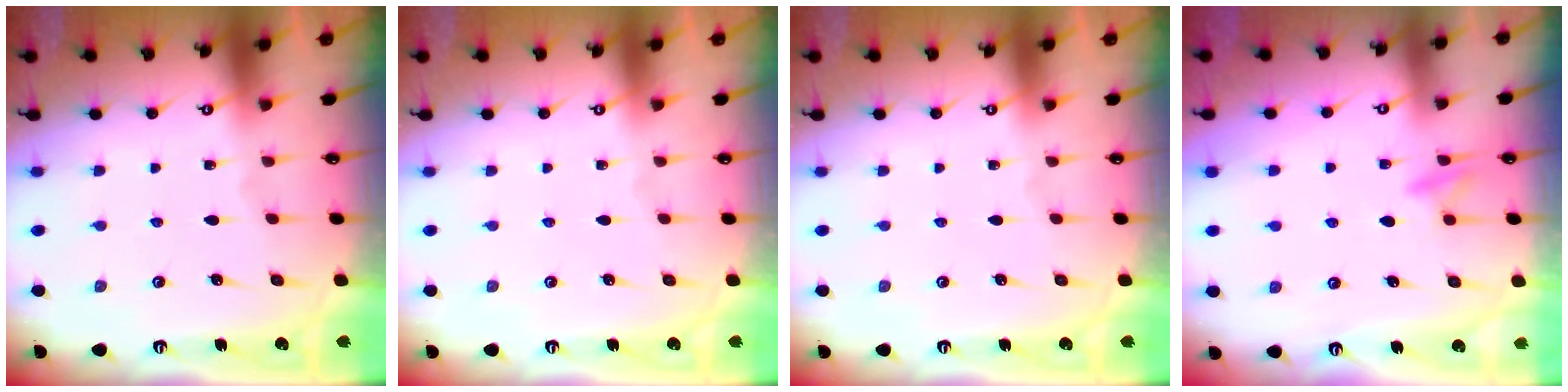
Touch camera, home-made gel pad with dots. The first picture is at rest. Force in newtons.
{"total": 0.0}
{"total": 0.0}
{"total": 8.1, "press": 8.0, "slide": 0.8}